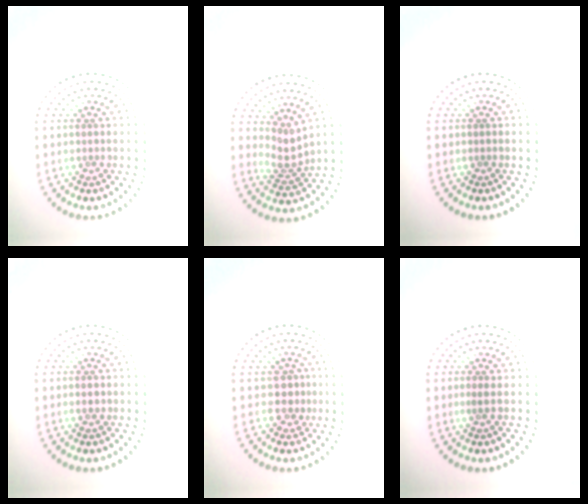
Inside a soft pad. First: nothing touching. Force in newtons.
{"total": 2.2, "press": 1.5, "slide": 1.6}
{"total": 0.0}
{"total": 1.1, "press": 1.1, "slide": 0.1}
{"total": 2.0, "press": 1.5, "slide": 1.4}
{"total": 0.6, "press": 0.3, "slide": 0.5}